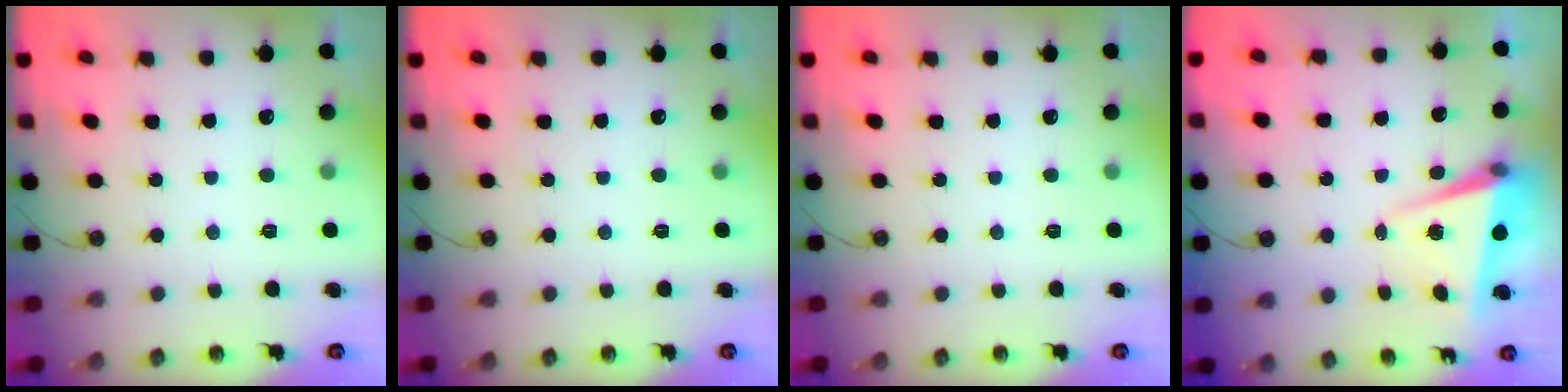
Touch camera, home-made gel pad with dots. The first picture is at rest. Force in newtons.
{"total": 0.0}
{"total": 0.0}
{"total": 5.1, "press": 5.0, "slide": 1.4}